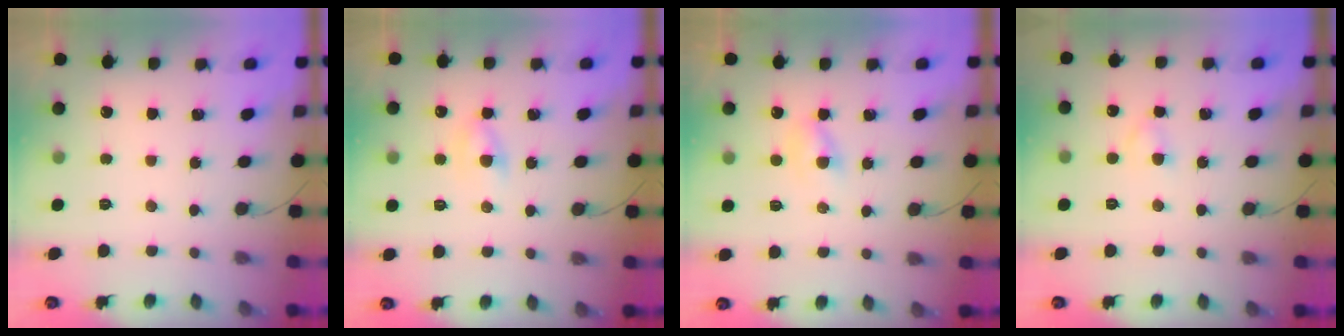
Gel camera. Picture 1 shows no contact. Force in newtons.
{"total": 3.3, "press": 3.1, "slide": 1.1}
{"total": 2.0, "press": 1.8, "slide": 0.9}
{"total": 2.4, "press": 2.1, "slide": 1.1}